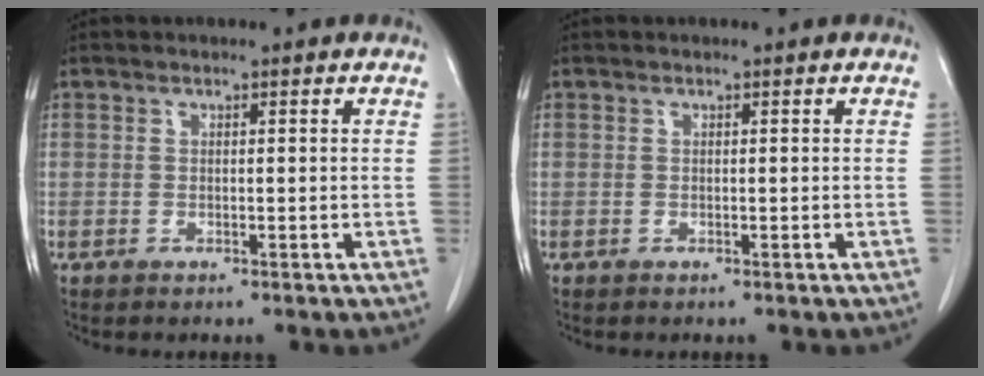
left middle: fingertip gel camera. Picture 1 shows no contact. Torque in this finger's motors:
{"motor_torque": [0.00, 0.00, 0.01, 0.00]}